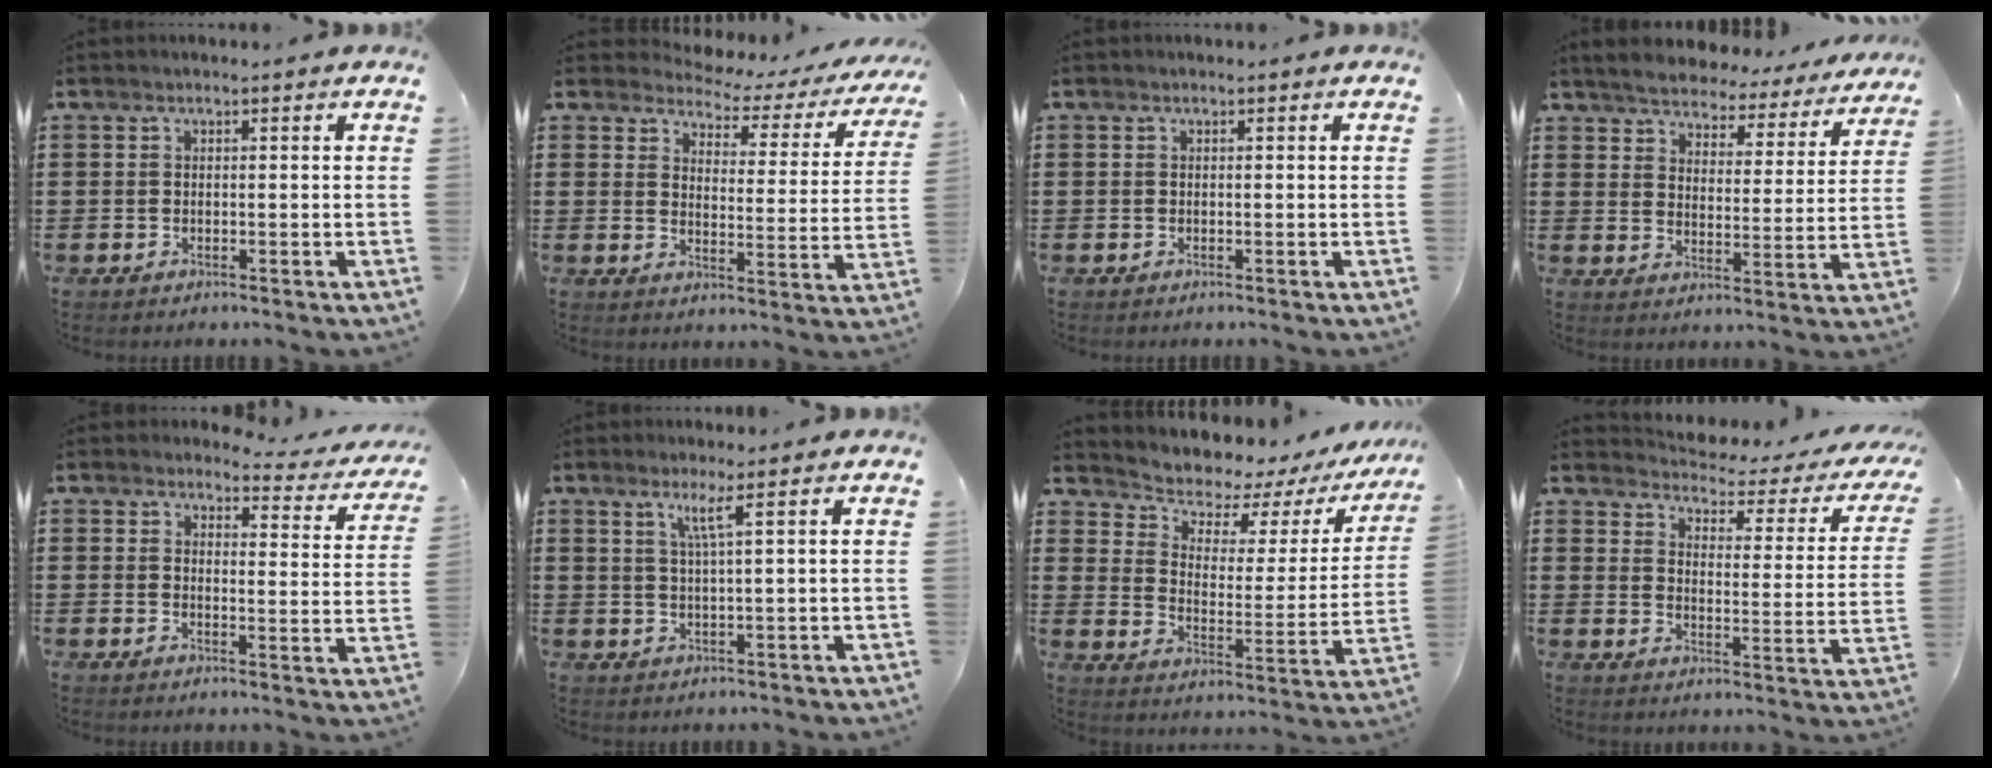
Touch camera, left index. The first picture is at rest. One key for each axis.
{"total": 3.0, "fx": 2.8, "fy": 1.0, "fz": 0.6, "tx": -0.025, "ty": -0.025, "tz": 0.038}
{"total": 0.0}
{"total": 4.6, "fx": 4.5, "fy": 0.3, "fz": 0.1, "tx": -0.031, "ty": -0.036, "tz": 0.075}
{"total": 3.7, "fx": 3.4, "fy": 0.9, "fz": 1.0, "tx": -0.030, "ty": -0.016, "tz": 0.058}
{"total": 3.1, "fx": 1.5, "fy": -0.4, "fz": 2.8, "tx": -0.059, "ty": -0.007, "tz": 0.024}
{"total": 4.7, "fx": 4.2, "fy": 1.9, "fz": 1.0, "tx": -0.041, "ty": -0.038, "tz": 0.064}
{"total": 2.7, "fx": 2.5, "fy": 0.4, "fz": 0.9, "tx": -0.039, "ty": -0.025, "tz": 0.033}